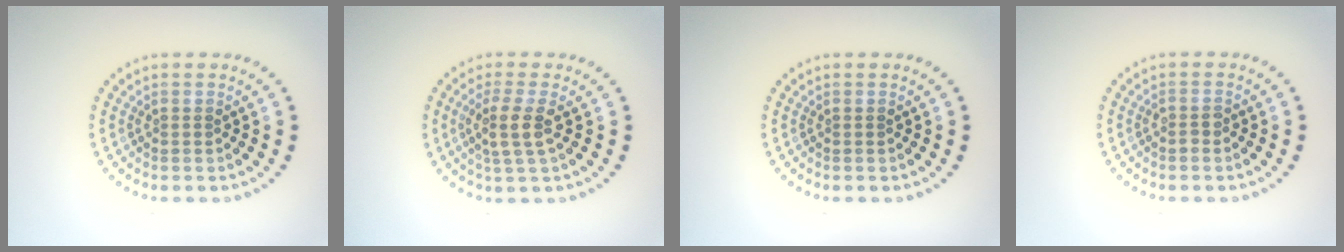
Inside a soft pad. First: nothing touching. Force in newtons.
{"total": 2.7, "press": 2.2, "slide": 1.5}
{"total": 0.0}
{"total": 0.8, "press": 0.7, "slide": 0.4}